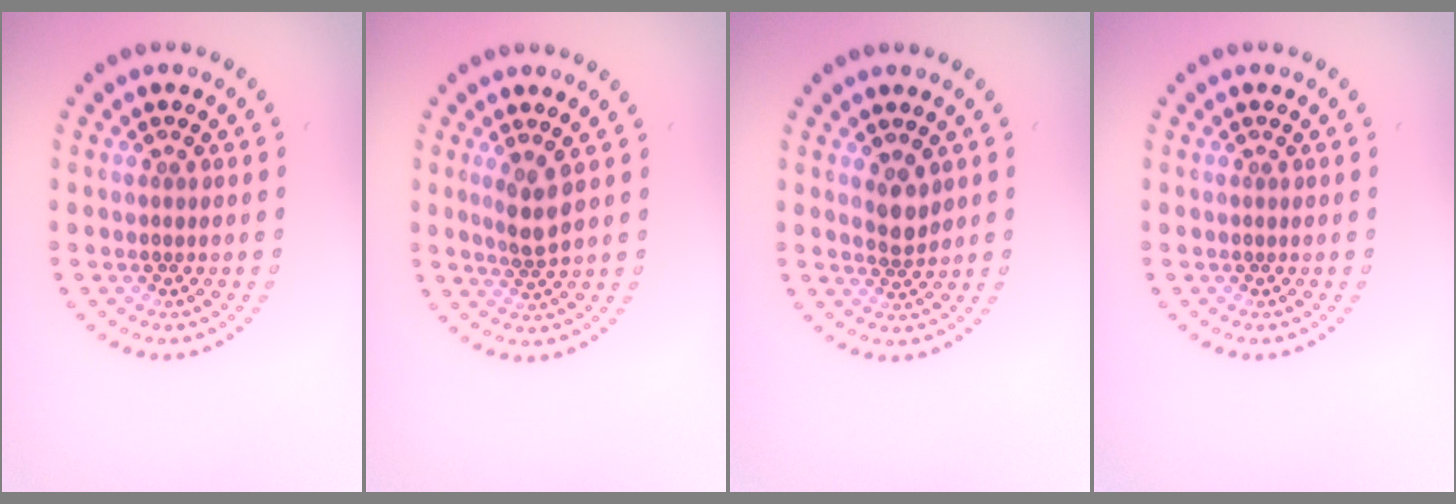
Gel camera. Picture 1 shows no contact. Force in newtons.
{"total": 2.3, "press": 1.7, "slide": 1.4}
{"total": 1.9, "press": 1.7, "slide": 1.0}
{"total": 0.0}